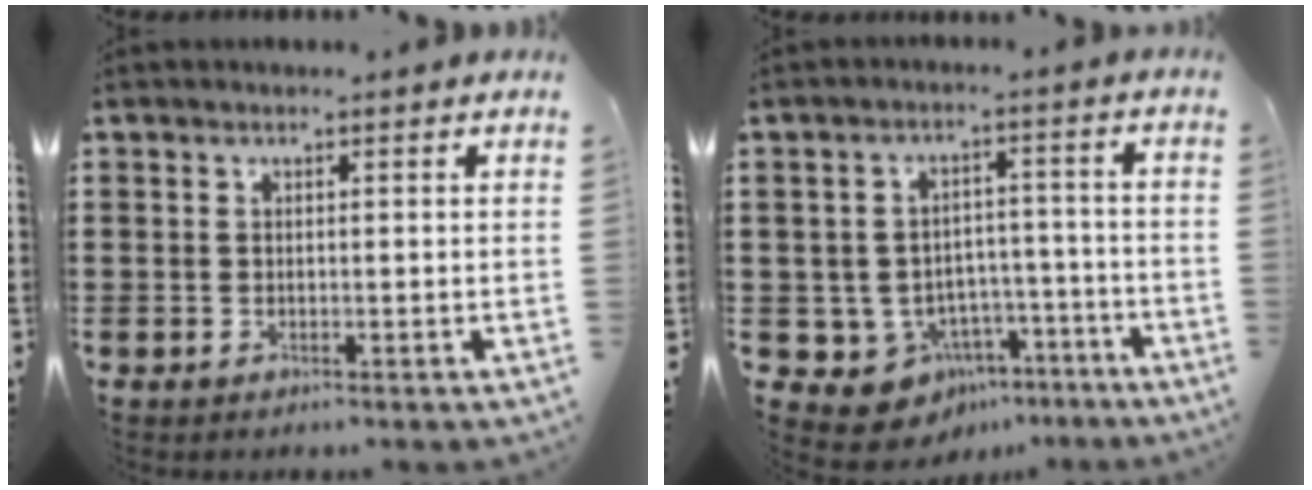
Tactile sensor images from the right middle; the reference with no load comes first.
{"total": 5.8, "force": [-3.8, 4.3, 0.9], "torque": [-0.032, 0.017, -0.070]}